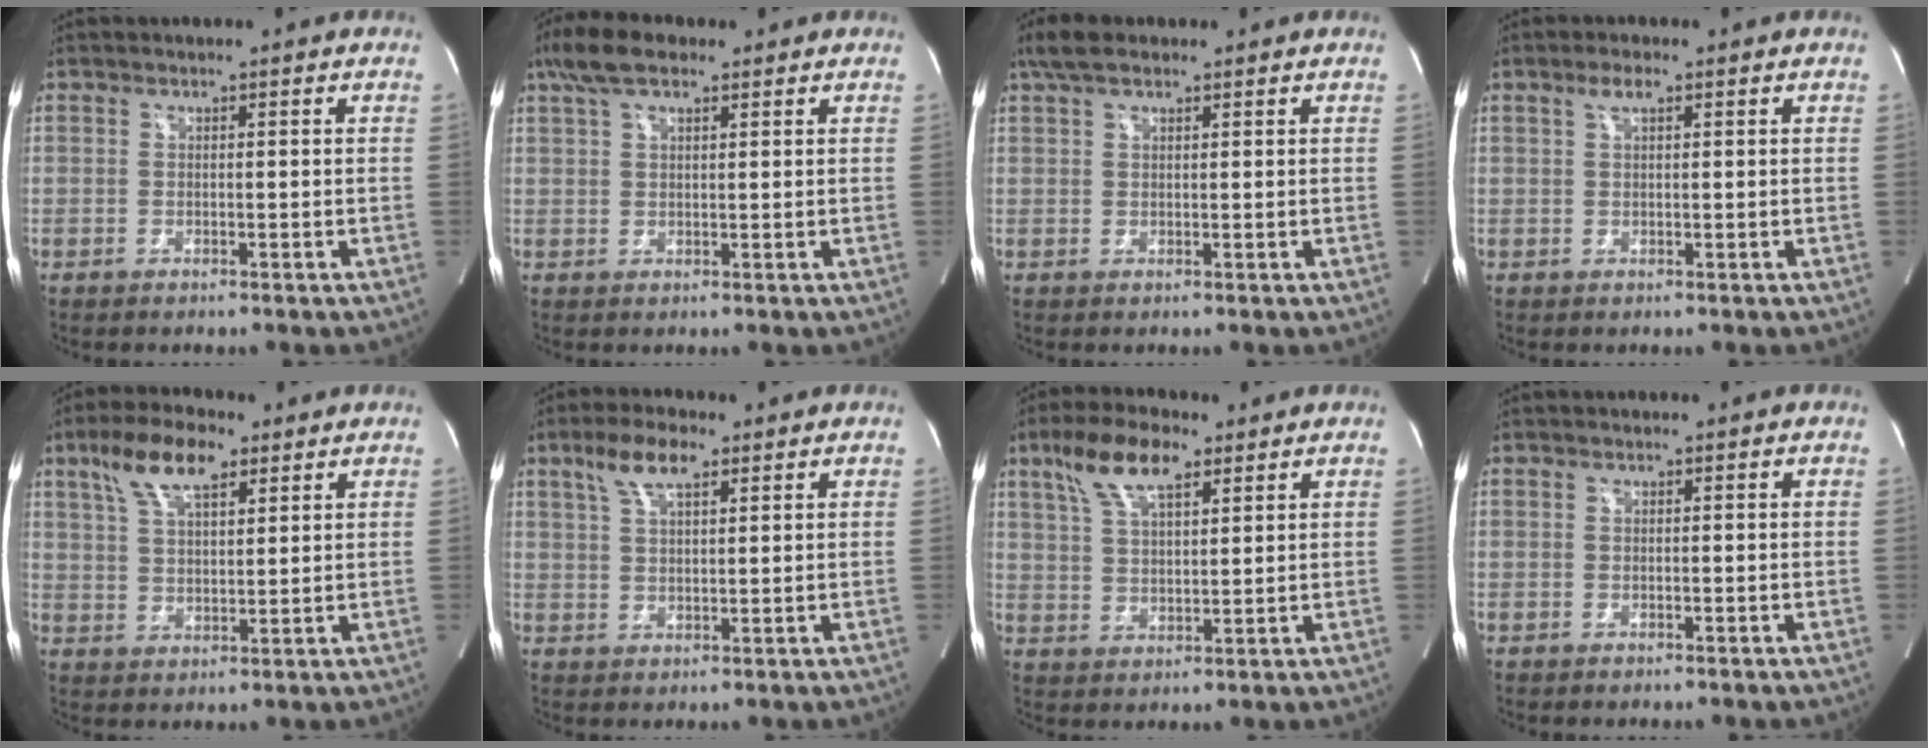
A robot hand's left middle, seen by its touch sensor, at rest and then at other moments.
{"total": 6.7, "force": [4.4, 2.4, 4.4], "torque": [-0.092, 0.027, 0.082]}
{"total": 4.3, "force": [3.1, 1.6, 2.6], "torque": [-0.059, 0.023, 0.059]}
{"total": 2.0, "force": [1.1, 0.5, 1.6], "torque": [-0.034, 0.008, 0.022]}
{"total": 9.5, "force": [5.6, 3.4, 6.9], "torque": [-0.138, 0.020, 0.106]}
{"total": 6.2, "force": [3.7, 2.0, 4.6], "torque": [-0.096, 0.016, 0.071]}
{"total": 9.2, "force": [5.6, 3.1, 6.5], "torque": [-0.133, 0.018, 0.109]}
{"total": 0.0}